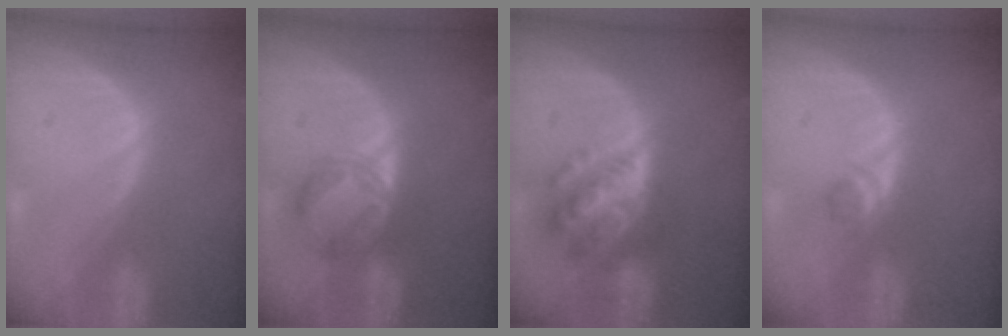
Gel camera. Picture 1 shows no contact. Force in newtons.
{"total": 5.6, "press": 5.5, "slide": 1.0}
{"total": 7.4, "press": 7.3, "slide": 0.5}
{"total": 1.8, "press": 1.5, "slide": 0.9}